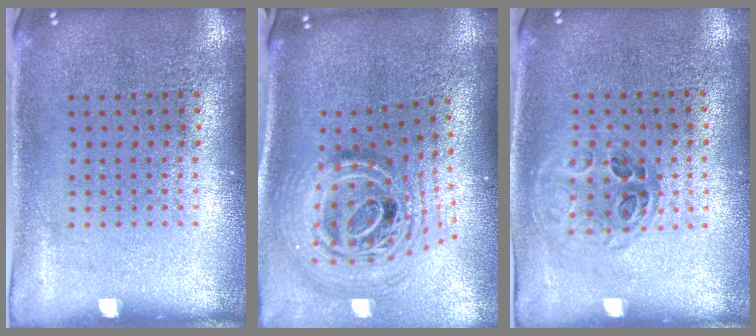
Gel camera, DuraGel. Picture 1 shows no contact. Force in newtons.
{"total": 2.5, "press": 1.8, "slide": 1.8}
{"total": 1.0, "press": 1.0, "slide": 0.2}